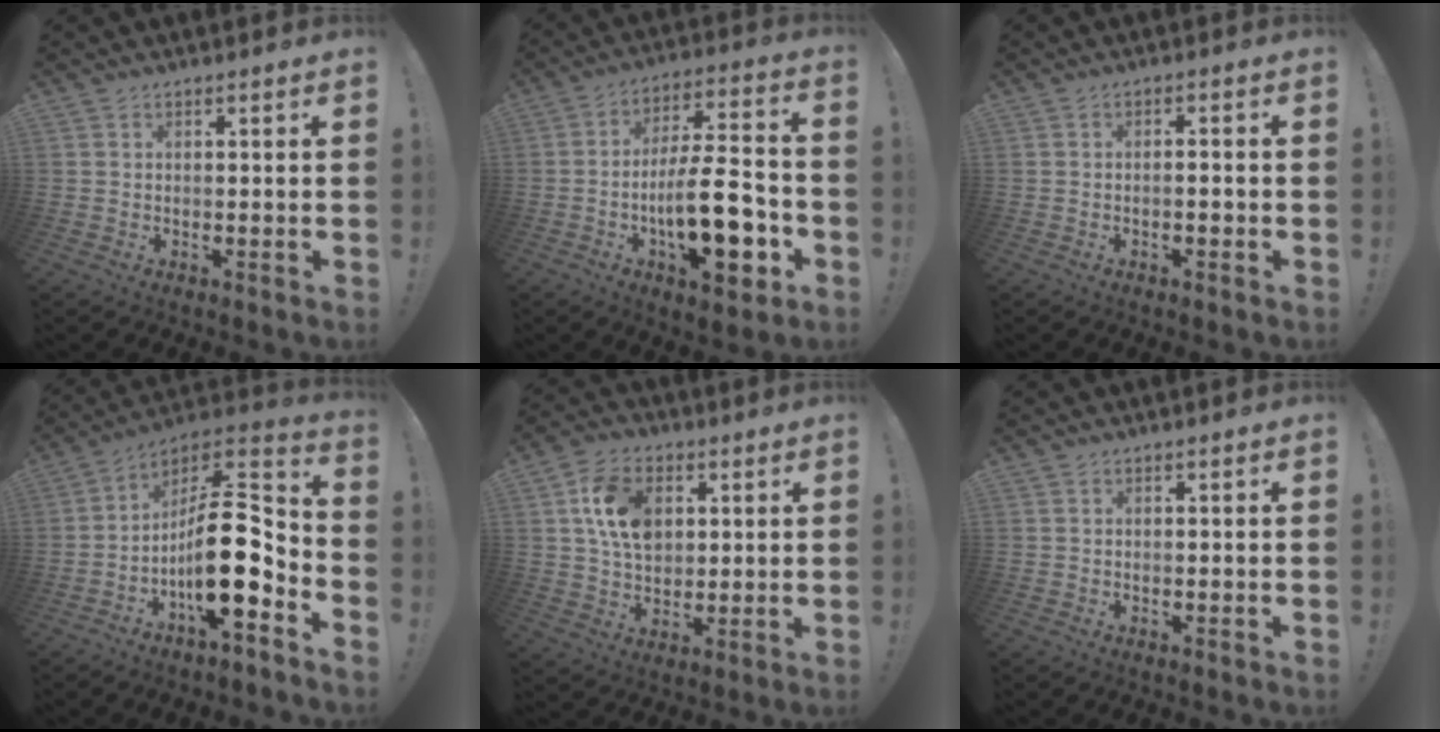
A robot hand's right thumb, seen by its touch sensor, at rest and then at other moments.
{"total": 20.2, "force": [-5.9, 7.2, 17.9], "torque": [-0.290, 0.026, -0.092]}
{"total": 2.1, "force": [-1.1, 0.4, 1.8], "torque": [-0.030, 0.004, -0.020]}
{"total": 19.7, "force": [-4.6, 7.2, 17.7], "torque": [-0.296, 0.014, -0.073]}
{"total": 13.4, "force": [4.1, 9.7, 8.3], "torque": [-0.137, 0.005, 0.081]}
{"total": 0.0}